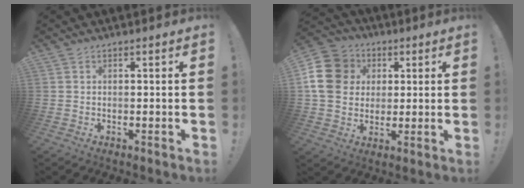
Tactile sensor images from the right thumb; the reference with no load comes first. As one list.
[{"total": 15.4, "force": [3.0, 13.1, 7.5], "torque": [-0.114, -0.005, 0.062]}]